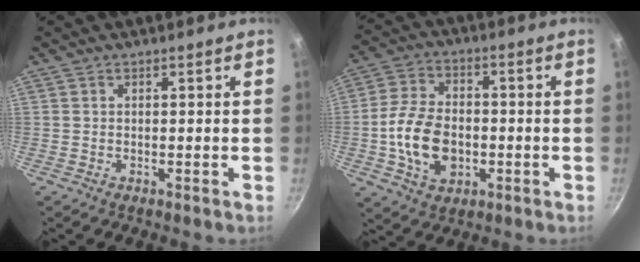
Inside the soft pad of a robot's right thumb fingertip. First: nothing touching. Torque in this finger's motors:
{"motor_torque": [-0.31, 0.72, -0.22, 0.22, 0.12]}